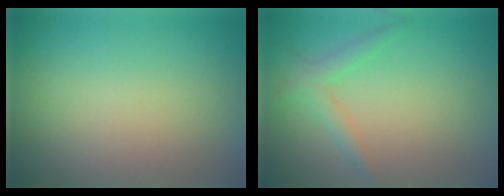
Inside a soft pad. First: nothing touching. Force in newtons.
{"total": 2.0, "press": 2.0, "slide": 0.1}